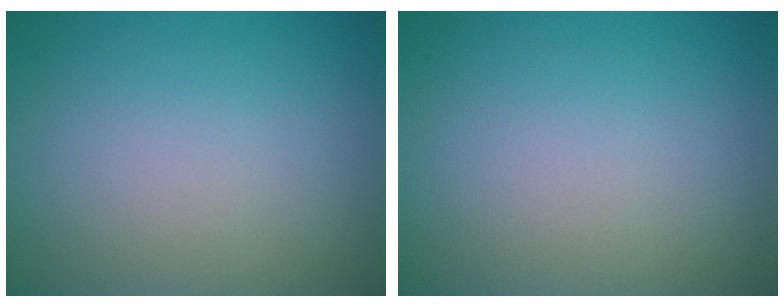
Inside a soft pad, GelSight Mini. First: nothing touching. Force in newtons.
{"total": 0.0}